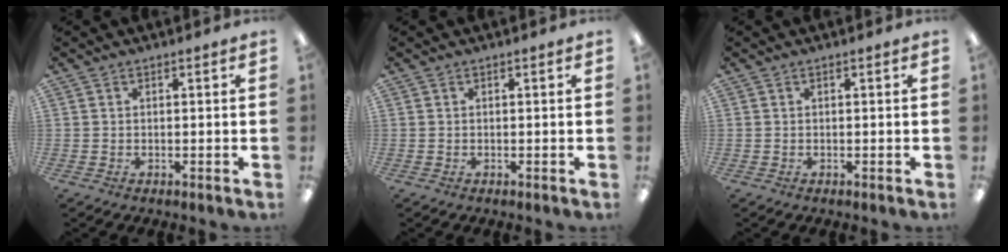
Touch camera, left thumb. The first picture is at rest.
{"total": 0.0}
{"total": 0.0}